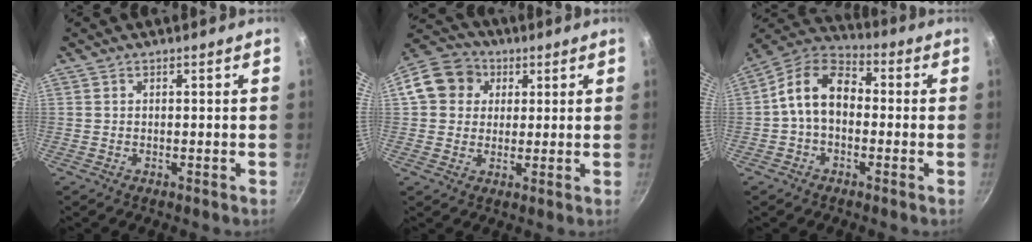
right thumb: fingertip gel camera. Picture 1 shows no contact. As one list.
[{"total": 11.3, "force": [2.9, 9.8, 4.9], "torque": [-0.075, 0.022, 0.035]}, {"total": 11.1, "force": [-0.4, 7.7, 7.9], "torque": [-0.114, 0.040, -0.028]}]